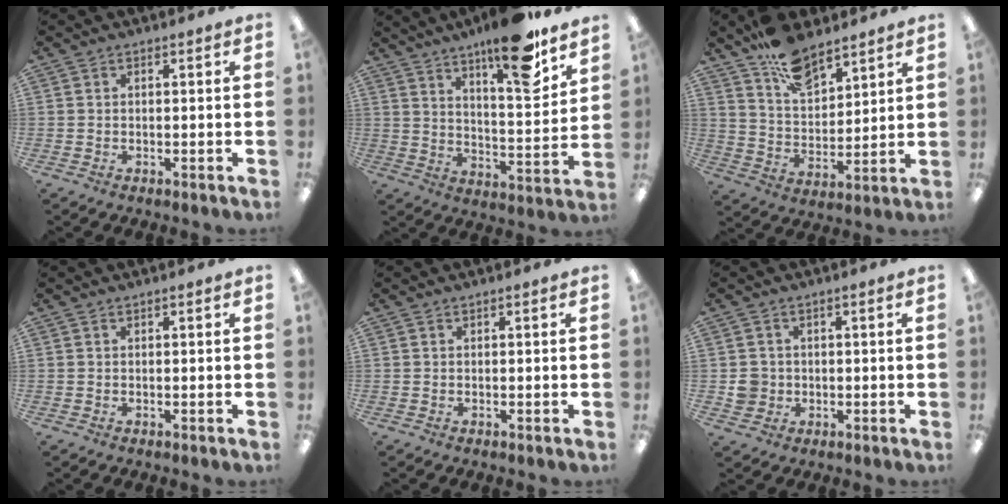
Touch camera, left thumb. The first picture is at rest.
{"total": 16.9, "force": [12.6, 3.9, 10.6], "torque": [-0.158, -0.084, 0.201]}
{"total": 11.7, "force": [9.3, 5.1, 4.9], "torque": [-0.085, -0.059, 0.173]}
{"total": 0.0}
{"total": 0.0}
{"total": 3.9, "force": [0.0, 3.8, 0.7], "torque": [-0.011, 0.007, 0.000]}